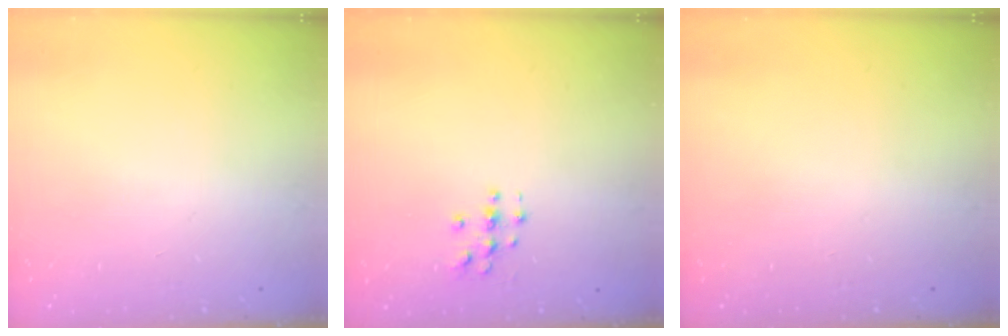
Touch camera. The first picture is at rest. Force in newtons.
{"total": 3.2, "press": 3.2, "slide": 0.1}
{"total": 0.0}